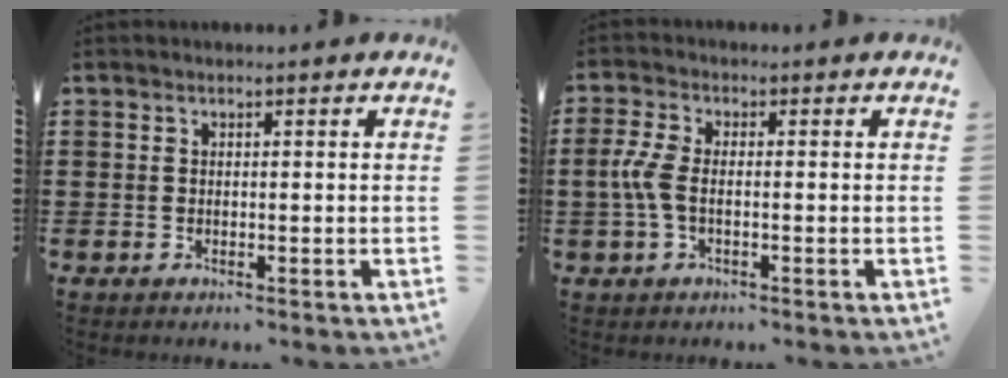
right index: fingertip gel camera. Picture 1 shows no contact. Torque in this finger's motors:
{"motor_torque": [1.07, 1.07, 0.23, 0.10]}